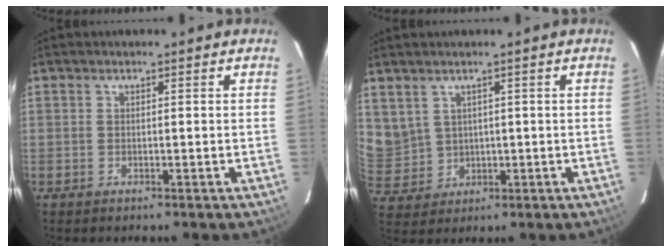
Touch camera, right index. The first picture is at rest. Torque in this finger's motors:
{"motor_torque": [0.03, 0.02, 0.00, 0.01]}